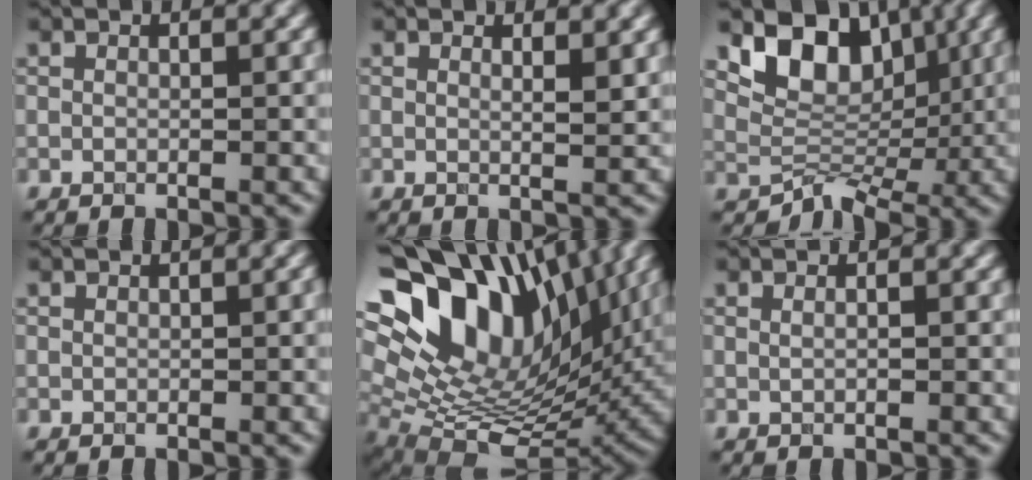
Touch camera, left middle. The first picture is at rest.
{"total": 1.9, "force": [1.0, 0.6, 1.5], "torque": [-0.010, 0.003, 0.015]}
{"total": 5.1, "force": [1.8, 3.6, 3.1], "torque": [-0.032, -0.004, 0.029]}
{"total": 0.0}
{"total": 18.2, "force": [9.0, 9.8, 12.4], "torque": [-0.217, 0.049, 0.156]}
{"total": 0.8, "force": [0.4, 0.4, 0.6], "torque": [0.001, -0.007, -0.001]}